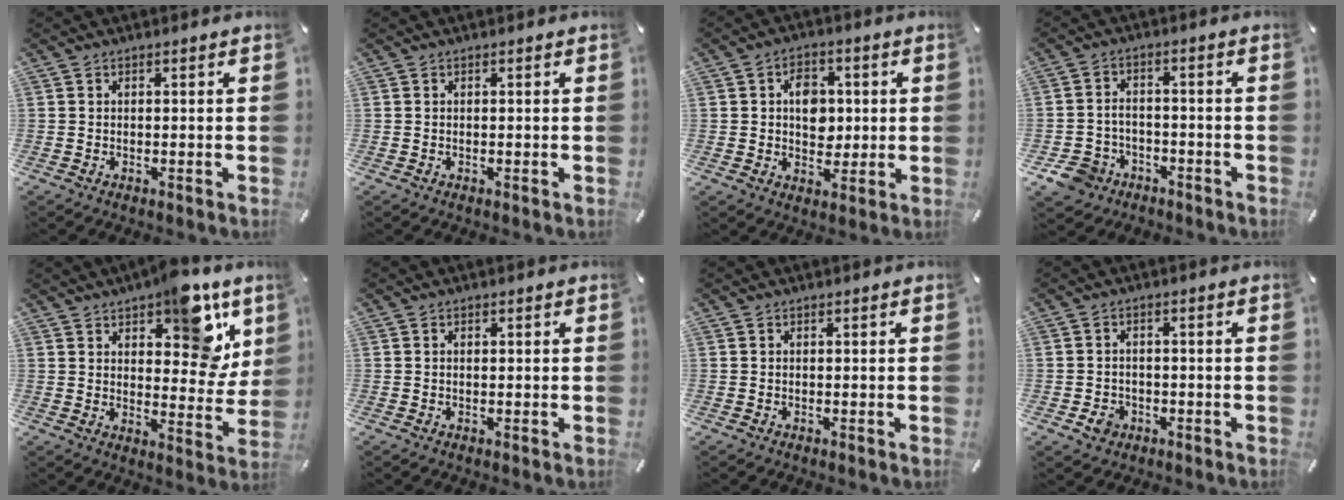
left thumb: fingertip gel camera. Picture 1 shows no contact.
{"total": 0.0}
{"total": 7.5, "force": [0.9, 5.9, 4.5], "torque": [-0.048, -0.002, 0.010]}
{"total": 6.7, "force": [-4.2, 5.0, 1.7], "torque": [-0.049, 0.027, -0.082]}
{"total": 14.3, "force": [8.3, 7.3, 9.1], "torque": [-0.094, -0.051, 0.139]}
{"total": 0.5, "force": [0.1, 0.3, 0.4], "torque": [-0.010, 0.000, 0.001]}
{"total": 0.0}
{"total": 3.9, "force": [-1.6, 3.2, 1.4], "torque": [-0.021, 0.001, -0.032]}